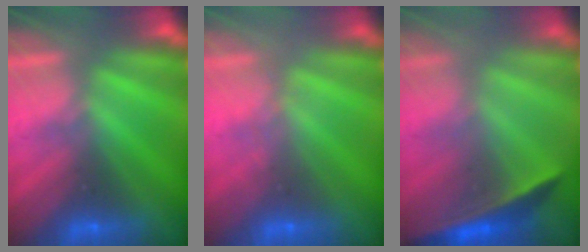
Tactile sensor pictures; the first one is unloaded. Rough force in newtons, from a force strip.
{"total": 1.8}
{"total": 1.7}